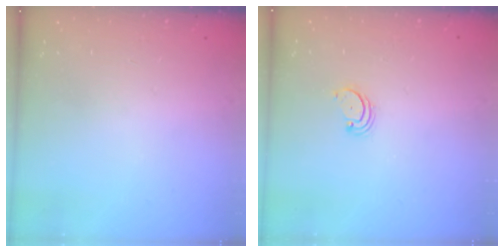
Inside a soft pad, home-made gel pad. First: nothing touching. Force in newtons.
{"total": 2.2, "press": 2.2, "slide": 0.2}